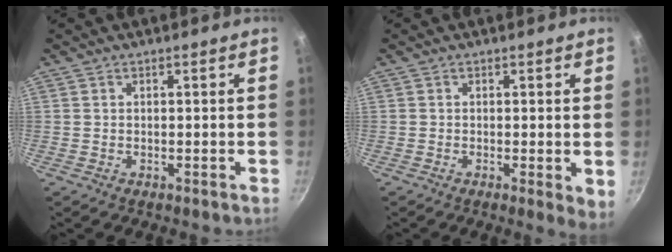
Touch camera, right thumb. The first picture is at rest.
{"total": 3.3, "force": [-0.1, 1.0, 3.1], "torque": [-0.040, -0.012, -0.004]}